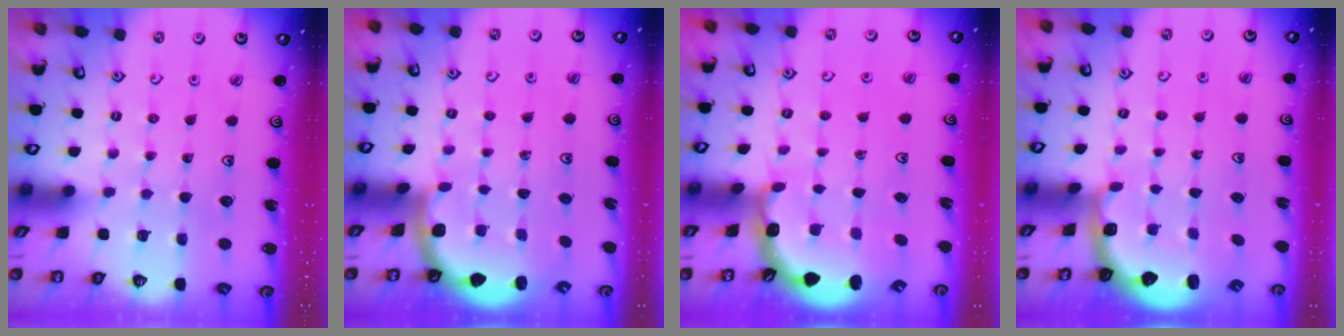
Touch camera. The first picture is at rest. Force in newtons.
{"total": 1.6, "press": 1.6, "slide": 0.1}
{"total": 2.7, "press": 2.7, "slide": 0.6}
{"total": 2.3, "press": 1.7, "slide": 1.5}